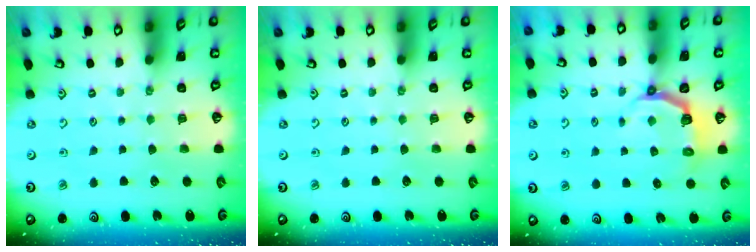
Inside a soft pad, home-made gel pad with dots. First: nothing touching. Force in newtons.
{"total": 0.0}
{"total": 4.5, "press": 3.0, "slide": 3.4}